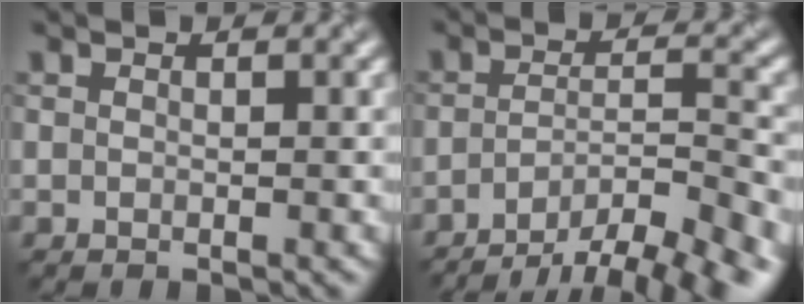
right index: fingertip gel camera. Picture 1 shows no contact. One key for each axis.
{"total": 10.6, "fx": -8.2, "fy": 2.9, "fz": 6.1, "tx": -0.089, "ty": -0.013, "tz": -0.113}